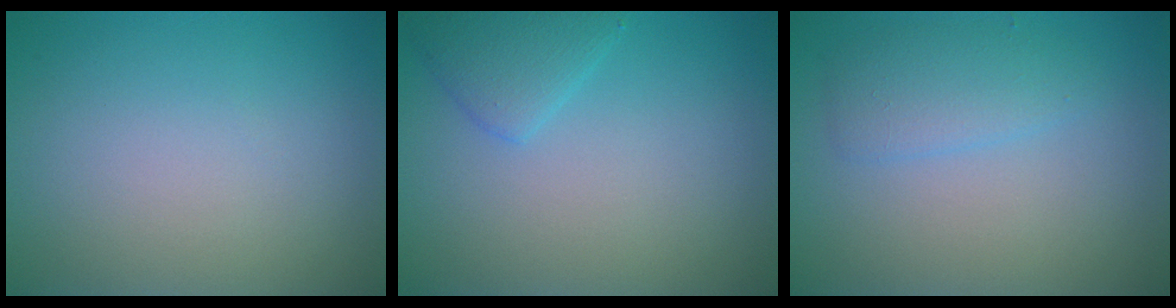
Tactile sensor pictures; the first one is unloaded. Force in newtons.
{"total": 2.2, "press": 2.2, "slide": 0.2}
{"total": 2.4, "press": 2.4, "slide": 0.1}